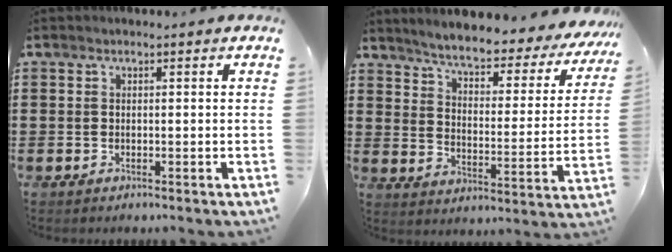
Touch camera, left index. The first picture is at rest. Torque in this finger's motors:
{"motor_torque": [0.70, 0.68, 0.90, 0.16]}